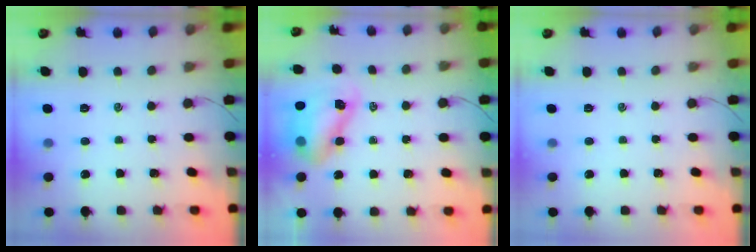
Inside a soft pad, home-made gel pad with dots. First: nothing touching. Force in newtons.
{"total": 9.0, "press": 8.8, "slide": 2.1}
{"total": 0.0}